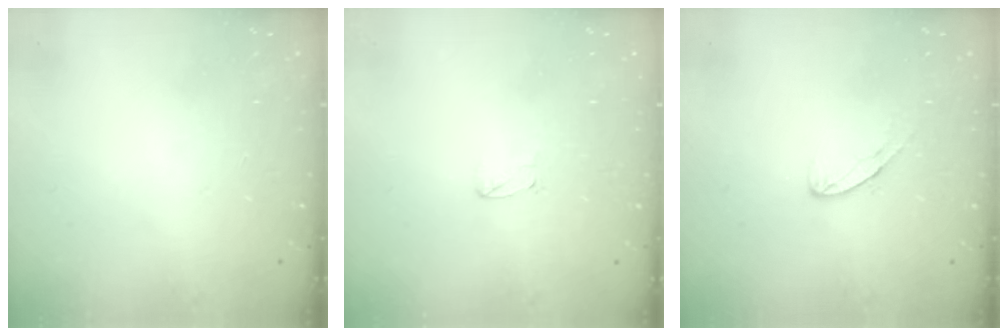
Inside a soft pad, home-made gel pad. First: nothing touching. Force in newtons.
{"total": 4.2, "press": 4.2, "slide": 0.4}
{"total": 5.2, "press": 5.2, "slide": 0.3}